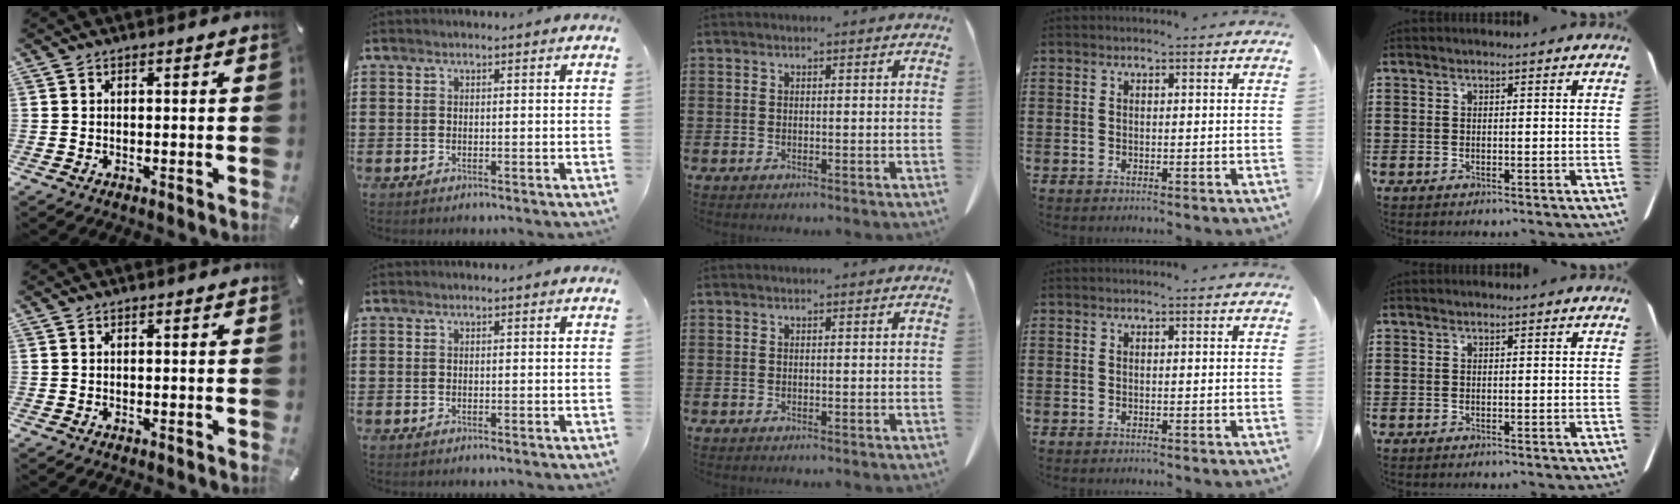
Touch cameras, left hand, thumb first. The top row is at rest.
{}